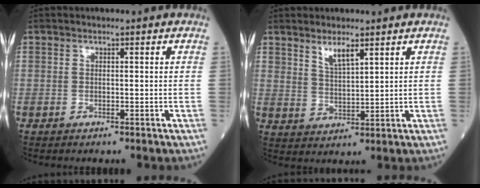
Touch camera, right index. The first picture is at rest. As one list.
[{"total": 4.1, "force": [2.8, 0.9, 2.8], "torque": [-0.058, -0.005, 0.059]}]